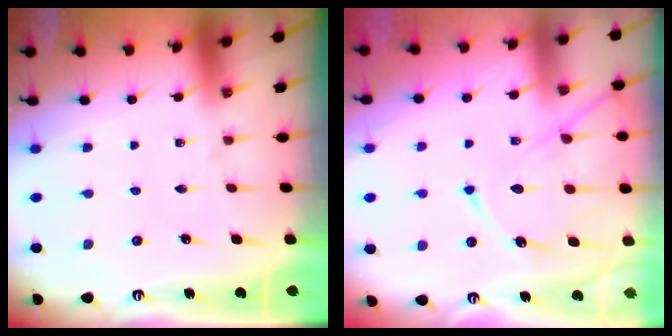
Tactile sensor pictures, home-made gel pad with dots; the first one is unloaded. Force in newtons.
{"total": 13.7, "press": 13.7, "slide": 1.2}